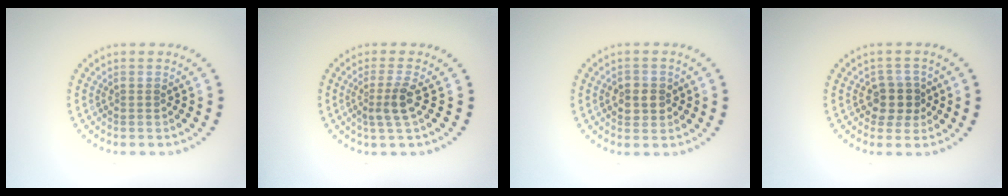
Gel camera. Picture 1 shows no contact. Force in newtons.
{"total": 2.4, "press": 1.8, "slide": 1.6}
{"total": 2.2, "press": 2.2, "slide": 0.3}
{"total": 2.7, "press": 2.4, "slide": 1.2}